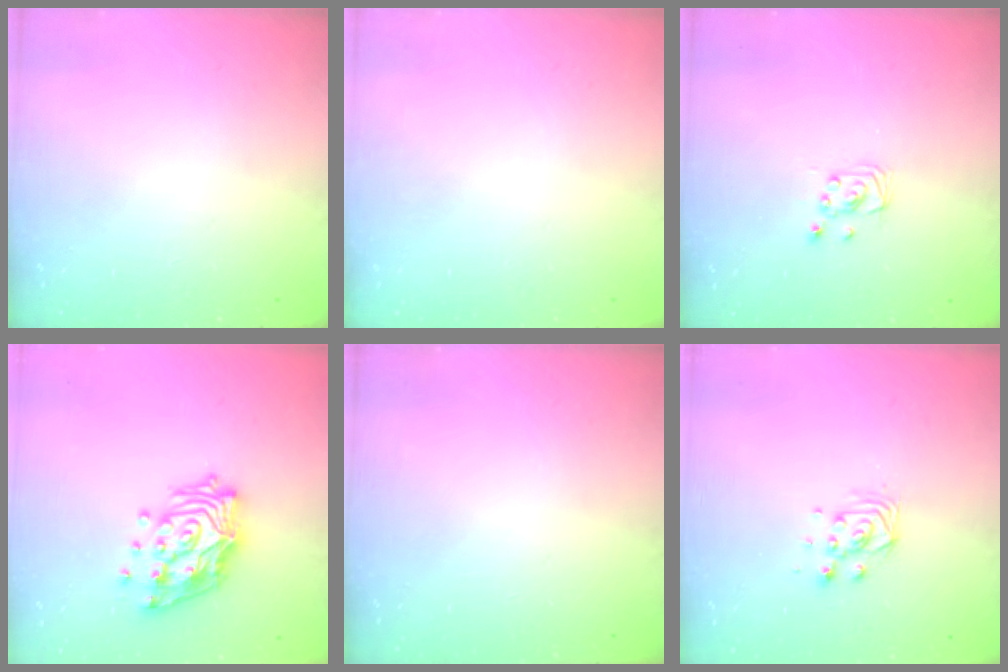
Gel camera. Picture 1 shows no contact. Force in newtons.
{"total": 0.0}
{"total": 2.3, "press": 2.2, "slide": 0.3}
{"total": 15.5, "press": 15.4, "slide": 1.8}
{"total": 0.0}
{"total": 7.3, "press": 7.3, "slide": 0.4}